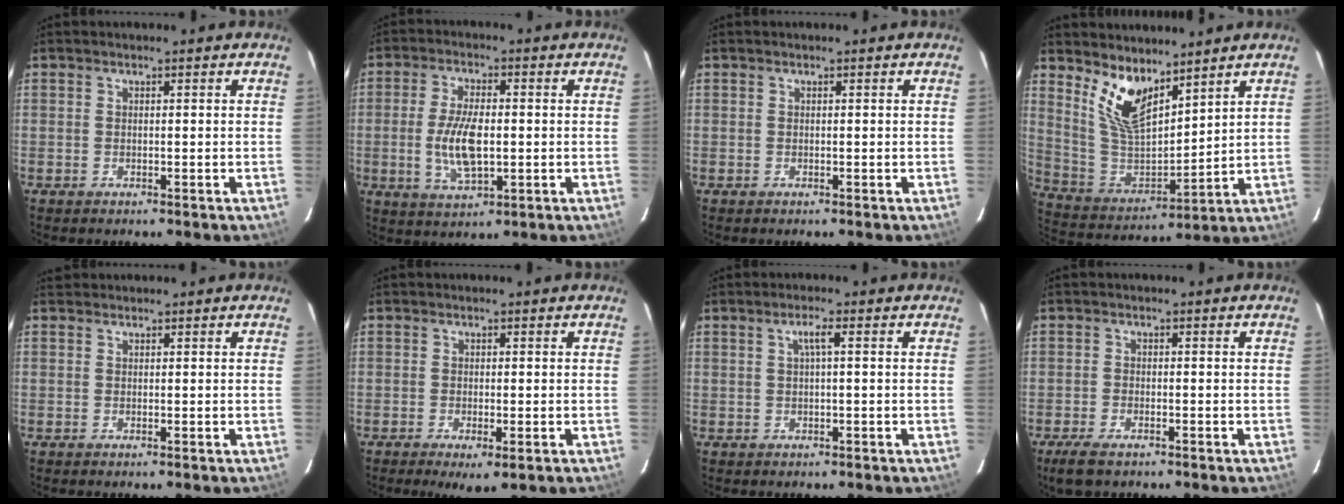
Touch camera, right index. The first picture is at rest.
{"total": 9.3, "force": [-1.0, 4.0, 8.3], "torque": [-0.168, -0.004, -0.016]}
{"total": 0.0}
{"total": 11.7, "force": [8.1, 4.6, 7.0], "torque": [-0.140, -0.010, 0.171]}
{"total": 0.7, "force": [0.5, 0.4, 0.0], "torque": [-0.001, 0.003, 0.007]}
{"total": 4.0, "force": [-2.1, 1.1, 3.2], "torque": [-0.065, -0.016, -0.030]}
{"total": 2.0, "force": [0.3, -0.1, 2.0], "torque": [-0.036, 0.005, 0.004]}
{"total": 4.3, "force": [-3.1, 1.6, 2.5], "torque": [-0.067, -0.012, -0.059]}